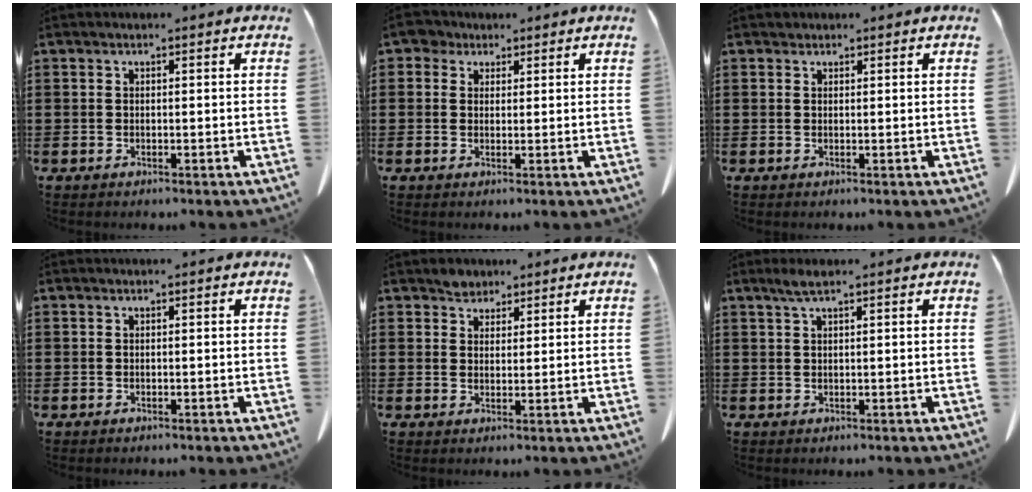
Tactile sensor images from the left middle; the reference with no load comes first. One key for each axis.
{"total": 2.9, "fx": 1.9, "fy": 2.0, "fz": 0.9, "tx": -0.021, "ty": 0.009, "tz": 0.033}
{"total": 0.6, "fx": 0.5, "fy": 0.4, "fz": 0.0, "tx": -0.001, "ty": 0.002, "tz": 0.009}
{"total": 0.0}
{"total": 2.6, "fx": 2.2, "fy": 1.3, "fz": 0.1, "tx": -0.009, "ty": 0.006, "tz": 0.044}
{"total": 2.0, "fx": 1.3, "fy": 0.2, "fz": 1.5, "tx": -0.032, "ty": 0.002, "tz": 0.023}